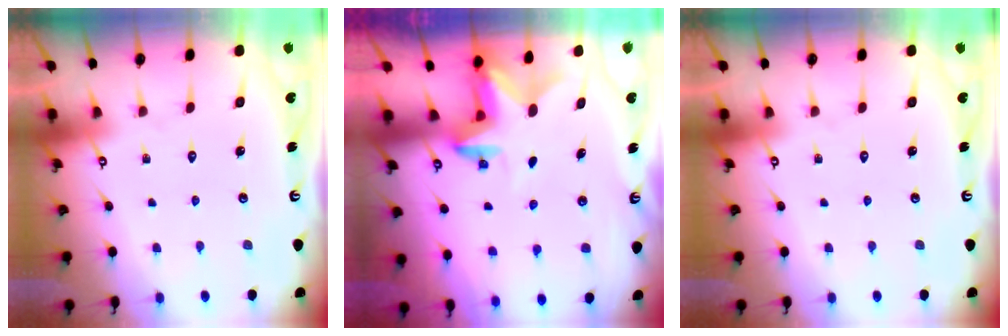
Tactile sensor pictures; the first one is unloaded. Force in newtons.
{"total": 2.7, "press": 2.7, "slide": 0.5}
{"total": 0.0}